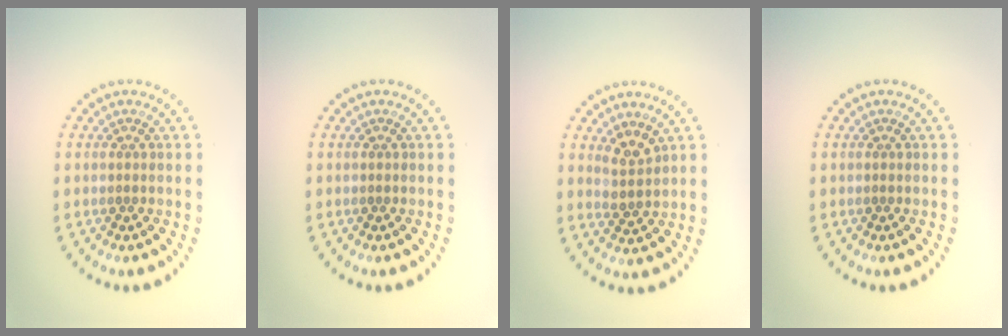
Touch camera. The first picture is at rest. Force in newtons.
{"total": 0.0}
{"total": 2.1, "press": 1.6, "slide": 1.3}
{"total": 0.0}